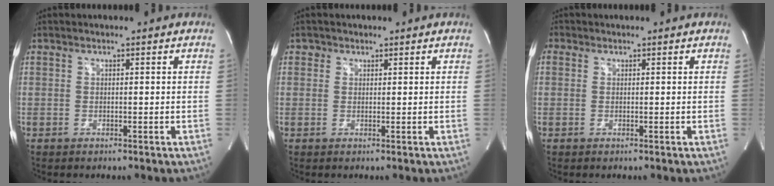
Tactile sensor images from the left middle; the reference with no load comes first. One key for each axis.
{"total": 1.0, "fx": 0.6, "fy": 0.8, "fz": -0.1, "tx": 0.010, "ty": -0.001, "tz": 0.005}
{"total": 1.0, "fx": 0.4, "fy": 0.9, "fz": 0.3, "tx": -0.004, "ty": 0.004, "tz": 0.005}